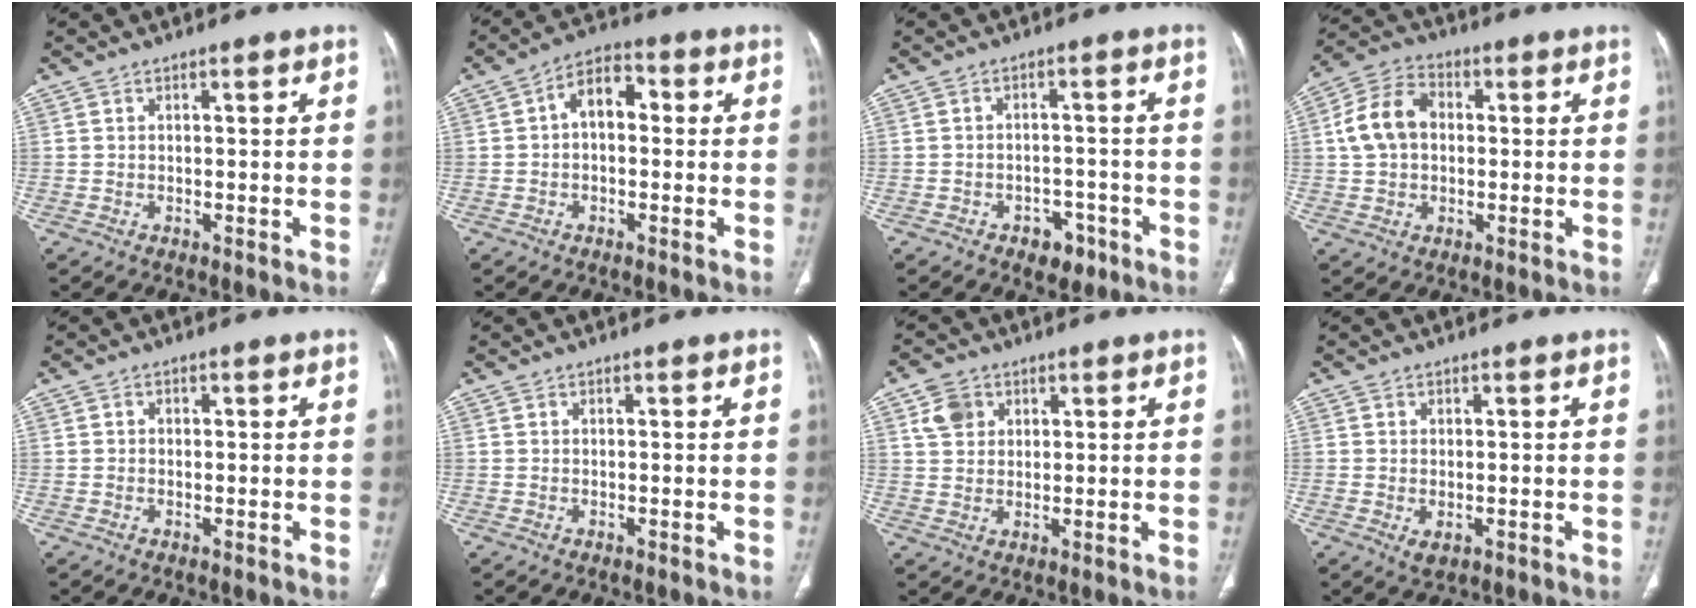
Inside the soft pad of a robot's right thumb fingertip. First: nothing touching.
{"total": 7.1, "force": [0.5, 4.6, 5.4], "torque": [-0.067, 0.025, -0.005]}
{"total": 5.0, "force": [-2.9, 3.4, 2.2], "torque": [-0.007, 0.025, -0.035]}
{"total": 10.3, "force": [0.9, 7.8, 6.7], "torque": [-0.119, 0.027, 0.010]}
{"total": 0.6, "force": [0.0, 0.5, 0.2], "torque": [0.000, 0.002, -0.002]}
{"total": 0.0}
{"total": 5.0, "force": [2.0, 4.0, 2.2], "torque": [-0.024, -0.002, 0.041]}
{"total": 2.0, "force": [-0.5, 1.2, 1.5], "torque": [-0.027, -0.004, -0.002]}